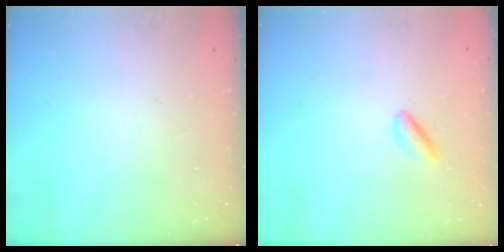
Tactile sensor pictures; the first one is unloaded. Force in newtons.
{"total": 3.0, "press": 2.8, "slide": 1.1}